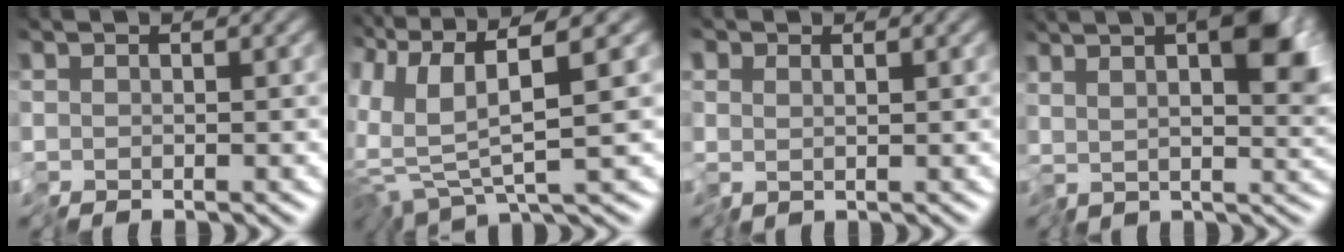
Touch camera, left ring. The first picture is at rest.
{"total": 8.1, "force": [2.9, 1.7, 7.4], "torque": [-0.162, 0.003, 0.058]}
{"total": 0.8, "force": [0.7, 0.4, 0.1], "torque": [-0.001, 0.004, 0.012]}
{"total": 9.0, "force": [3.6, 3.4, 7.5], "torque": [-0.124, 0.009, 0.064]}